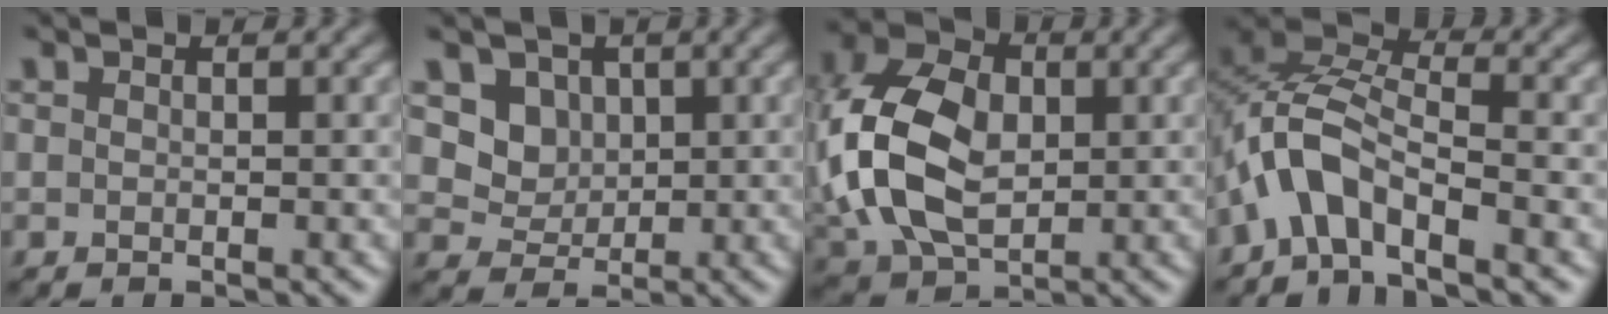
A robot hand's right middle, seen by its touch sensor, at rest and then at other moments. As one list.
[{"total": 3.5, "force": [1.7, 2.9, 1.0], "torque": [-0.030, -0.023, 0.053]}, {"total": 11.3, "force": [0.1, 7.8, 8.1], "torque": [-0.194, 0.014, -0.009]}, {"total": 6.0, "force": [-3.1, 2.7, 4.4], "torque": [-0.088, 0.015, -0.070]}]